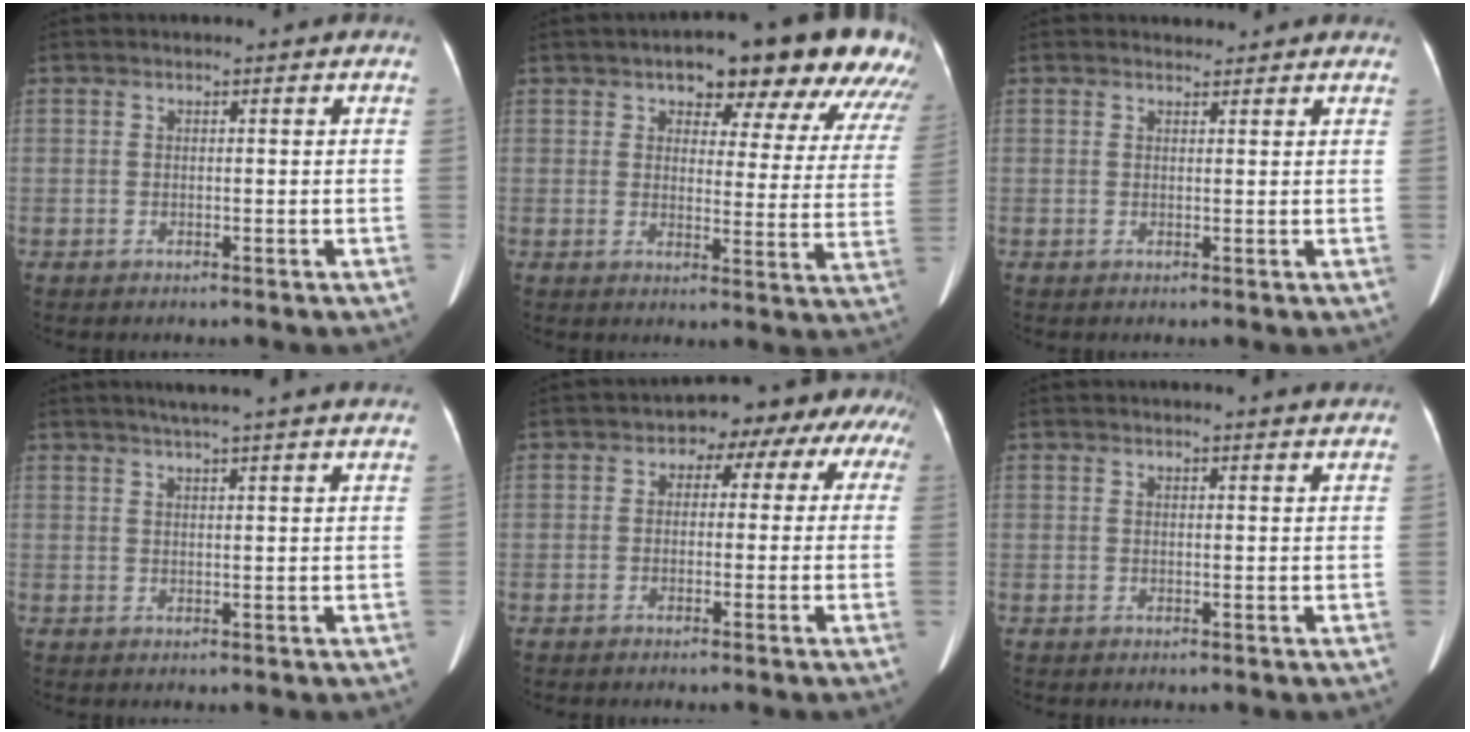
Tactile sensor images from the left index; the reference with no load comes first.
{"total": 18.2, "force": [13.3, 6.1, 10.7], "torque": [-0.104, 0.015, 0.144]}
{"total": 1.5, "force": [1.4, 0.4, -0.1], "torque": [-0.008, 0.007, 0.020]}
{"total": 9.8, "force": [8.3, -0.5, 5.1], "torque": [-0.073, 0.025, 0.092]}
{"total": 7.8, "force": [1.2, 5.5, 5.3], "torque": [-0.047, 0.059, 0.006]}
{"total": 2.5, "force": [2.4, -0.4, 0.6], "torque": [-0.009, -0.002, 0.023]}